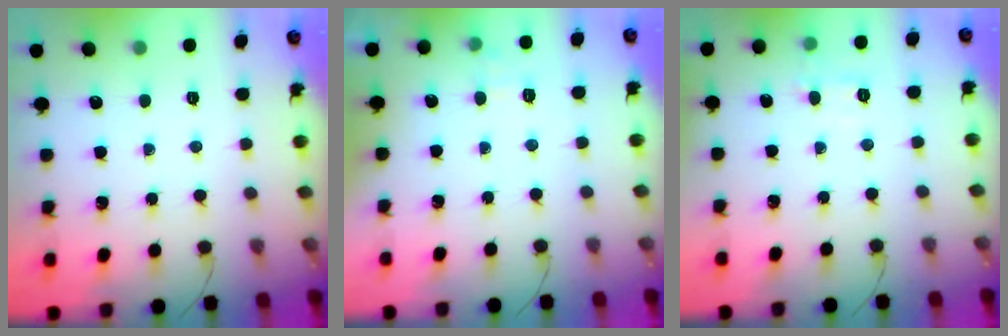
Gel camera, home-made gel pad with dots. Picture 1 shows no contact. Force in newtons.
{"total": 7.2, "press": 7.0, "slide": 1.5}
{"total": 4.7, "press": 4.4, "slide": 1.6}